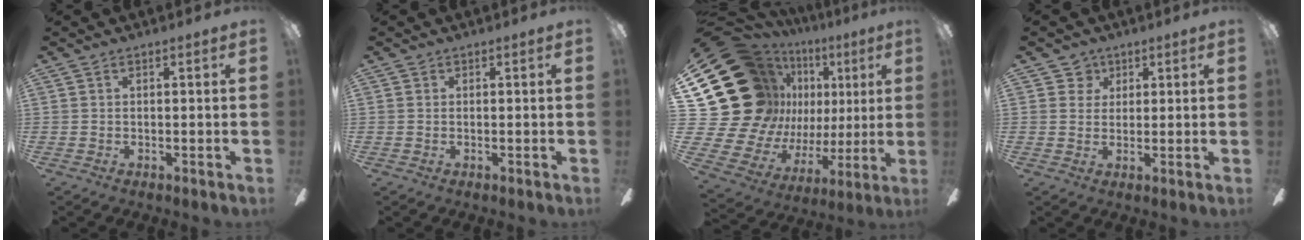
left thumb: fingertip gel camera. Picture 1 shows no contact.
{"total": 0.0}
{"total": 29.4, "force": [8.0, 22.4, 17.2], "torque": [-0.338, -0.087, 0.211]}
{"total": 3.7, "force": [1.9, 3.2, 0.4], "torque": [-0.004, 0.004, 0.031]}